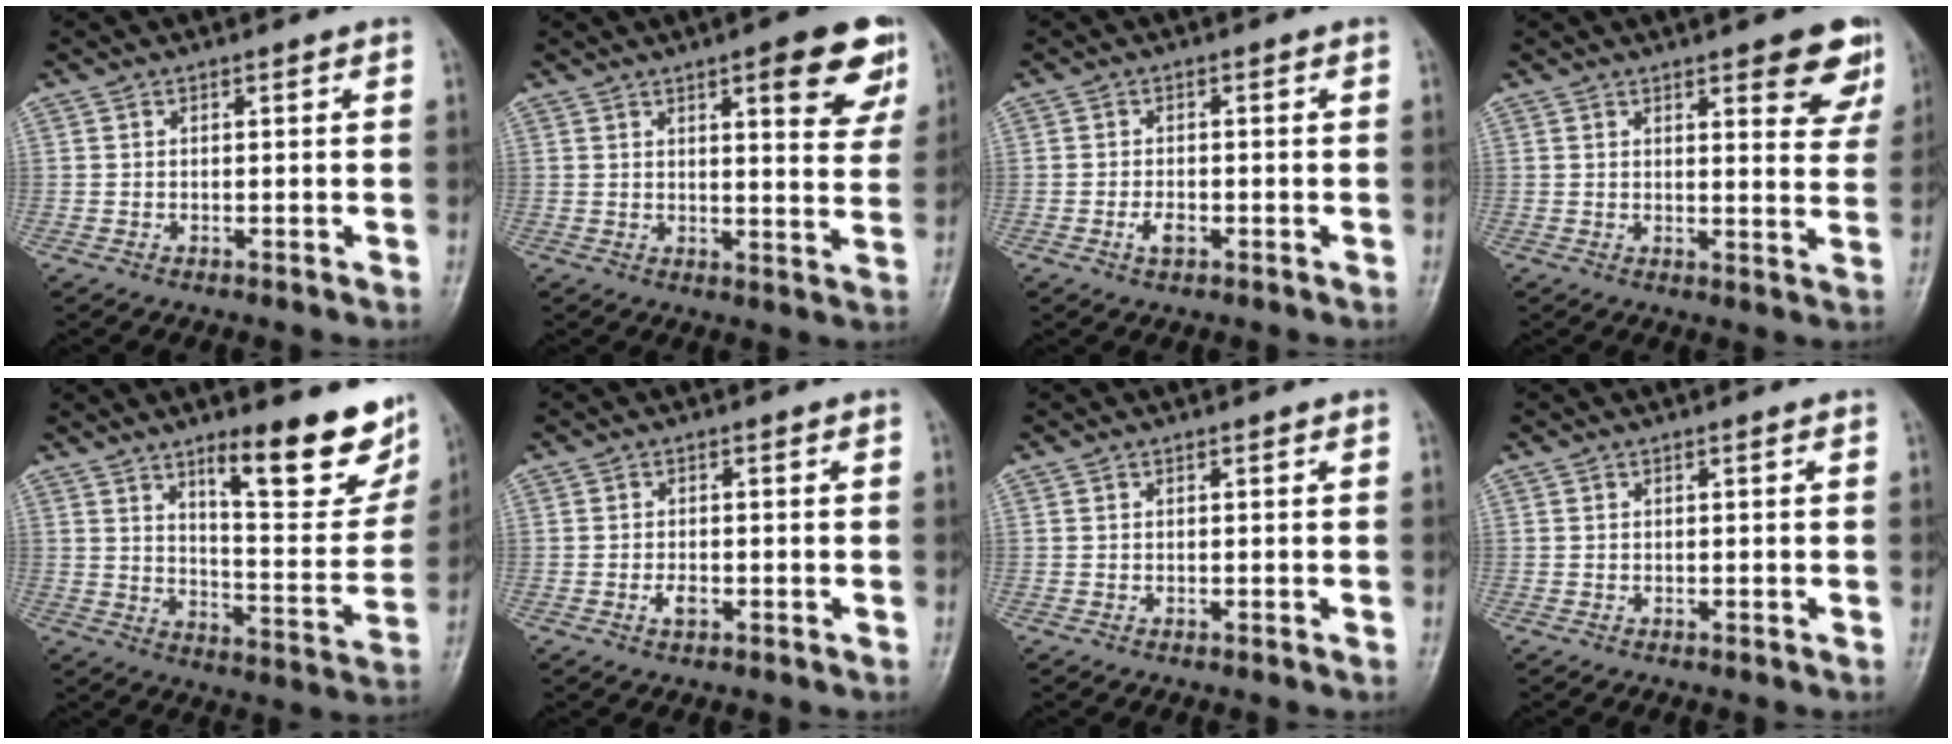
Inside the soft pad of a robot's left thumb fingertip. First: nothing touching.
{"total": 12.1, "force": [6.3, 3.4, 9.7], "torque": [-0.085, -0.027, 0.075]}
{"total": 2.3, "force": [-0.9, 1.3, 1.7], "torque": [-0.030, 0.001, -0.018]}
{"total": 10.3, "force": [6.0, 3.3, 7.6], "torque": [-0.057, -0.028, 0.069]}
{"total": 18.2, "force": [11.7, 5.1, 13.0], "torque": [-0.128, -0.080, 0.173]}
{"total": 1.9, "force": [-0.7, 1.1, 1.4], "torque": [-0.024, 0.000, -0.013]}
{"total": 0.0}
{"total": 0.0}